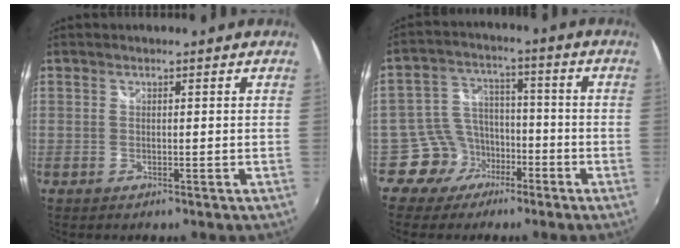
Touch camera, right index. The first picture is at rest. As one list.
[{"total": 8.2, "force": [-5.1, 6.4, 0.9], "torque": [-0.036, 0.031, -0.083]}]